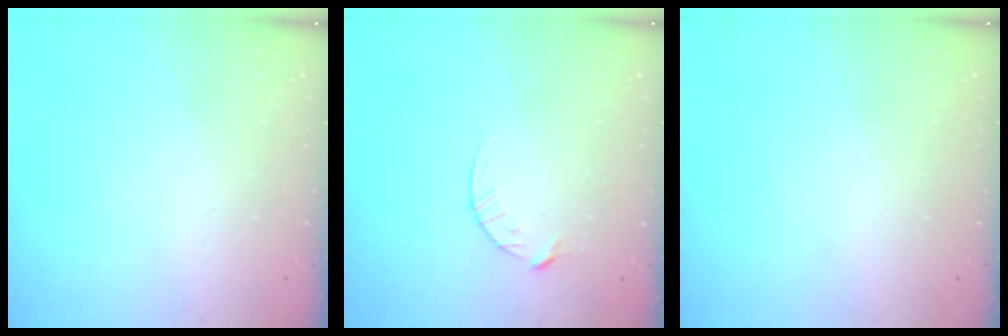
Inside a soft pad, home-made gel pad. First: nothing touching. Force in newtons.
{"total": 4.1, "press": 4.1, "slide": 0.5}
{"total": 0.0}